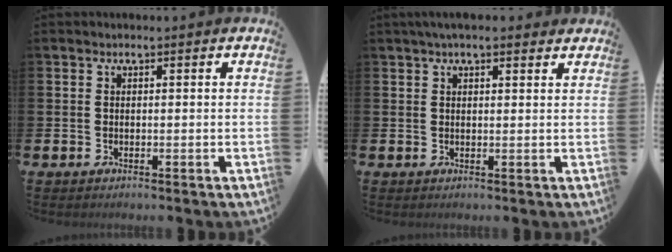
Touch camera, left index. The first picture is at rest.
{"total": 2.7, "force": [2.4, 0.6, 1.3], "torque": [-0.028, 0.000, 0.042]}